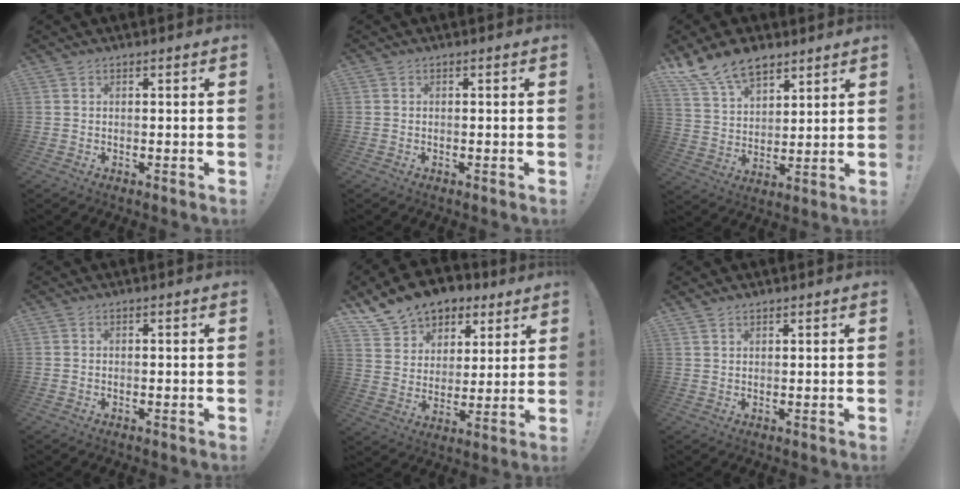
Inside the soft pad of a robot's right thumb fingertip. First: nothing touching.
{"total": 0.0}
{"total": 13.3, "force": [9.9, 6.9, 5.4], "torque": [-0.115, -0.054, 0.191]}
{"total": 0.0}
{"total": 13.2, "force": [9.7, 8.5, 3.0], "torque": [-0.057, -0.070, 0.185]}
{"total": 1.5, "force": [1.3, 0.8, 0.3], "torque": [-0.007, -0.004, 0.025]}